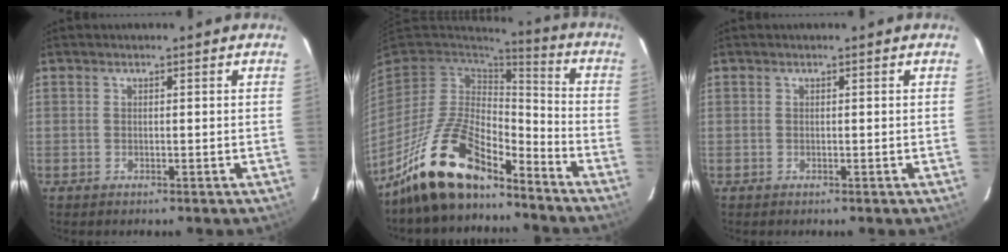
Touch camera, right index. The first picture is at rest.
{"total": 17.3, "force": [-13.0, 6.1, 9.6], "torque": [-0.209, -0.012, -0.242]}
{"total": 0.0}